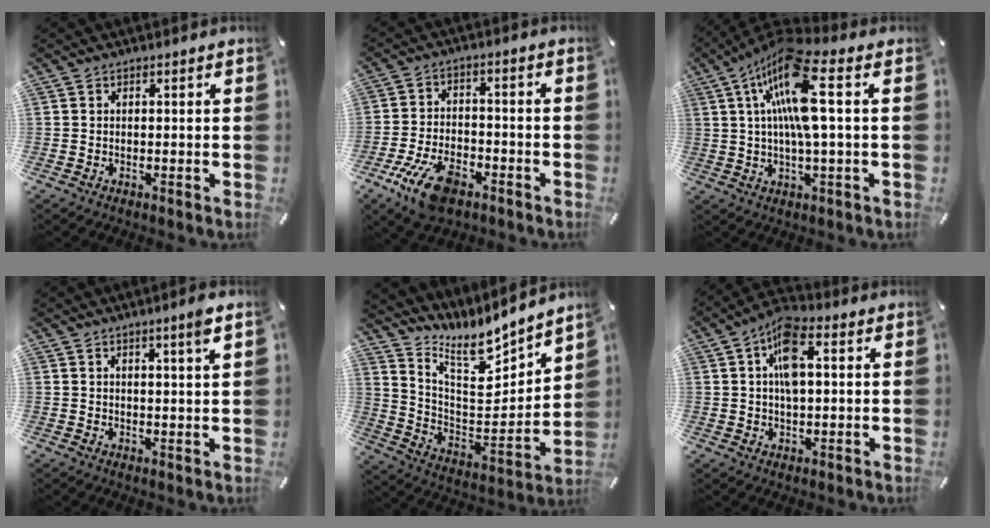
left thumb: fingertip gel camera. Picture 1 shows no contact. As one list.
[{"total": 11.2, "force": [-6.3, 5.6, 7.4], "torque": [-0.150, 0.027, -0.114]}, {"total": 15.5, "force": [3.8, 3.5, 14.6], "torque": [-0.303, -0.008, 0.056]}, {"total": 3.4, "force": [1.9, -0.1, 2.8], "torque": [-0.049, -0.006, 0.030]}, {"total": 12.0, "force": [9.8, 4.0, 5.7], "torque": [-0.109, -0.098, 0.171]}, {"total": 9.0, "force": [1.7, 4.4, 7.7], "torque": [-0.144, 0.009, 0.029]}]